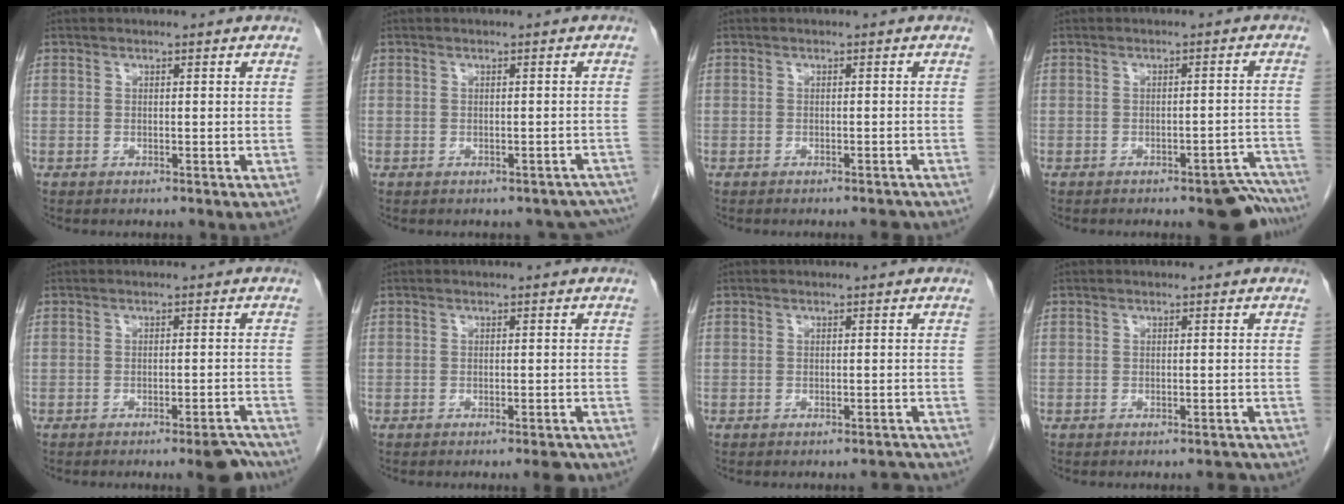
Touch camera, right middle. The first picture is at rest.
{"total": 5.5, "force": [-4.8, 2.6, 0.7], "torque": [0.008, 0.009, -0.044]}
{"total": 2.1, "force": [-2.1, 0.0, 0.4], "torque": [-0.001, -0.005, -0.026]}
{"total": 7.9, "force": [-7.1, 1.7, 3.2], "torque": [-0.002, 0.010, -0.084]}
{"total": 4.1, "force": [-3.5, 0.0, 2.1], "torque": [-0.010, 0.002, -0.048]}
{"total": 2.3, "force": [-2.0, 0.0, 1.1], "torque": [-0.008, -0.004, -0.026]}
{"total": 1.9, "force": [-1.9, -0.2, 0.1], "torque": [0.004, -0.002, -0.023]}
{"total": 2.0, "force": [-2.0, -0.1, 0.2], "torque": [0.003, -0.005, -0.025]}